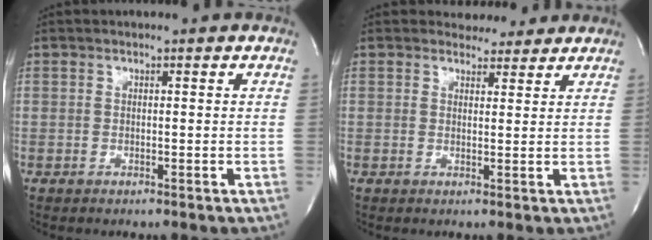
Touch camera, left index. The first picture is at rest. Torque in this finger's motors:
{"motor_torque": [0.36, -0.52, 0.04, -0.02]}